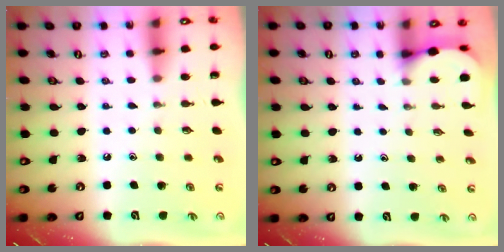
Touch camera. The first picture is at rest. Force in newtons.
{"total": 2.6, "press": 2.6, "slide": 0.2}